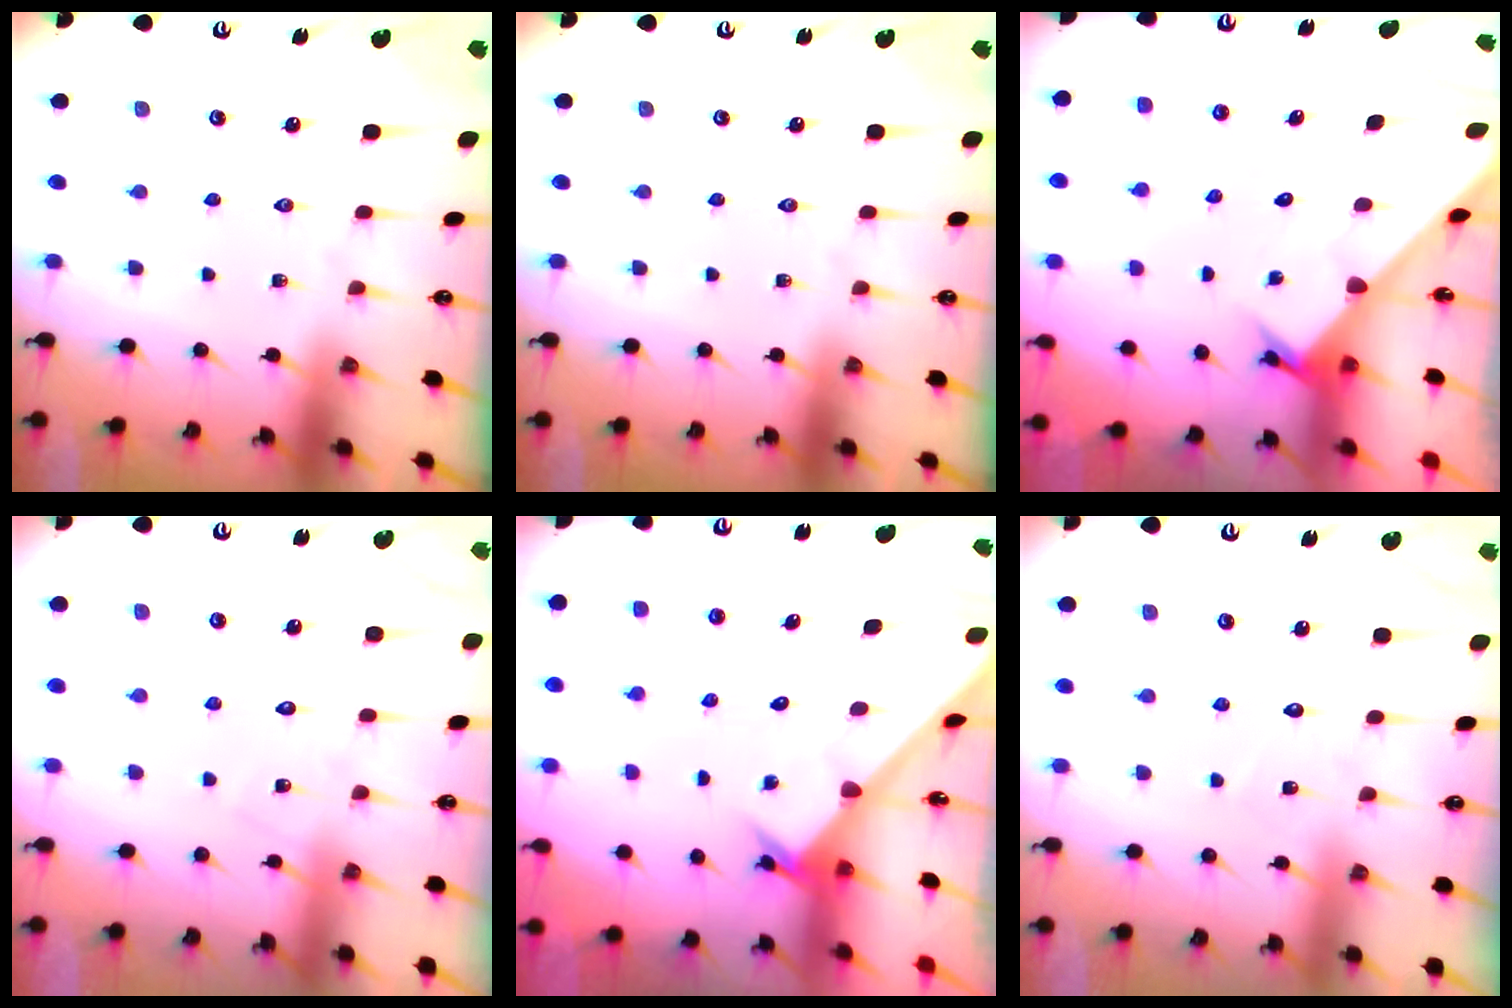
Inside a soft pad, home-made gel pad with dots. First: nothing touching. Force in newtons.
{"total": 0.0}
{"total": 2.2, "press": 2.2, "slide": 0.1}
{"total": 6.3, "press": 6.3, "slide": 0.5}
{"total": 2.5, "press": 2.5, "slide": 0.2}
{"total": 4.5, "press": 4.5, "slide": 0.4}